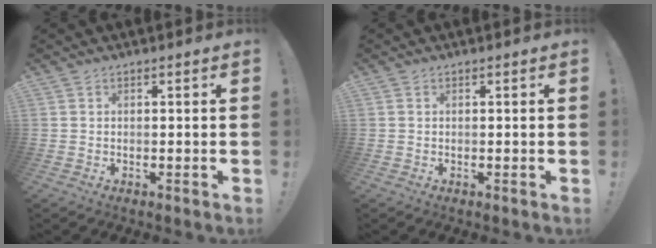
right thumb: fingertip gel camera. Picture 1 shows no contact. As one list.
[{"total": 0.0}]